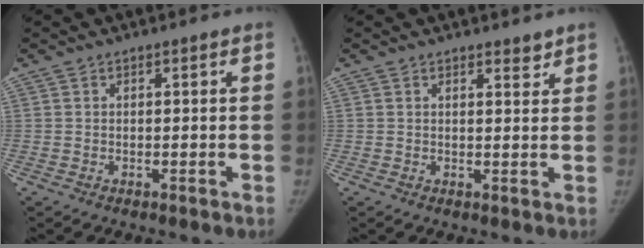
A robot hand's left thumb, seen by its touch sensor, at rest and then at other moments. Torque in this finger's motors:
{"motor_torque": [0.24, -0.11, 0.52, -0.61, 0.04]}